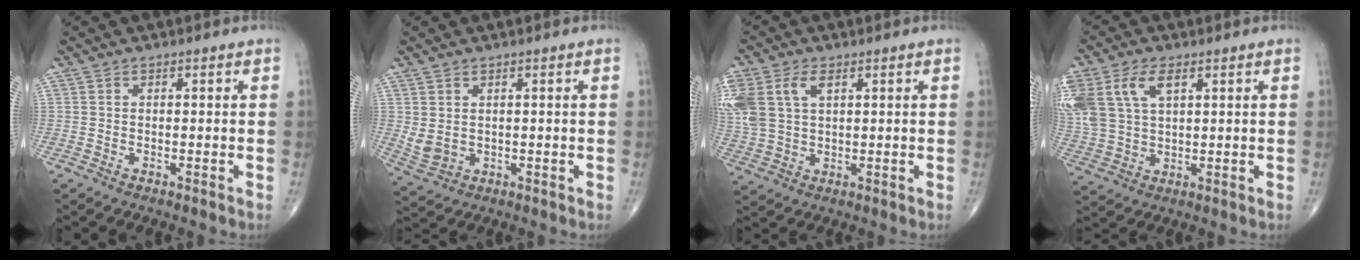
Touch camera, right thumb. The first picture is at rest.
{"total": 3.8, "force": [0.8, 2.6, 2.6], "torque": [-0.049, -0.008, 0.029]}
{"total": 13.8, "force": [4.8, 8.9, 9.5], "torque": [-0.252, 0.012, 0.099]}
{"total": 15.6, "force": [6.1, 9.5, 10.7], "torque": [-0.268, 0.010, 0.124]}